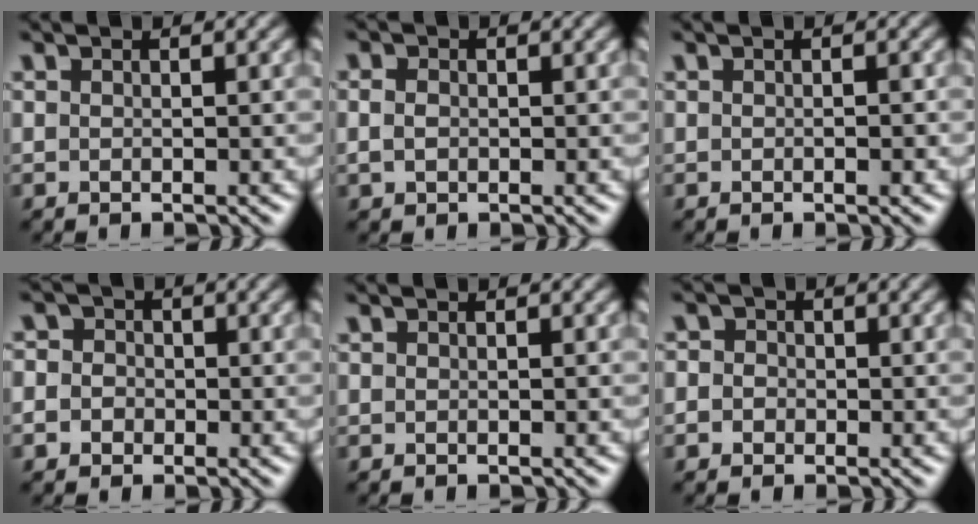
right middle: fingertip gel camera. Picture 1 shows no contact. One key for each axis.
{"total": 1.2, "fx": 0.1, "fy": 1.0, "fz": 0.7, "tx": -0.014, "ty": 0.005, "tz": 0.001}
{"total": 0.9, "fx": -0.3, "fy": 0.2, "fz": 0.8, "tx": -0.012, "ty": -0.003, "tz": -0.004}
{"total": 3.8, "fx": 0.4, "fy": 3.5, "fz": 1.5, "tx": -0.002, "ty": 0.030, "tz": -0.027}
{"total": 0.0}
{"total": 2.6, "fx": 0.2, "fy": 2.4, "fz": 1.0, "tx": -0.002, "ty": 0.016, "tz": -0.023}